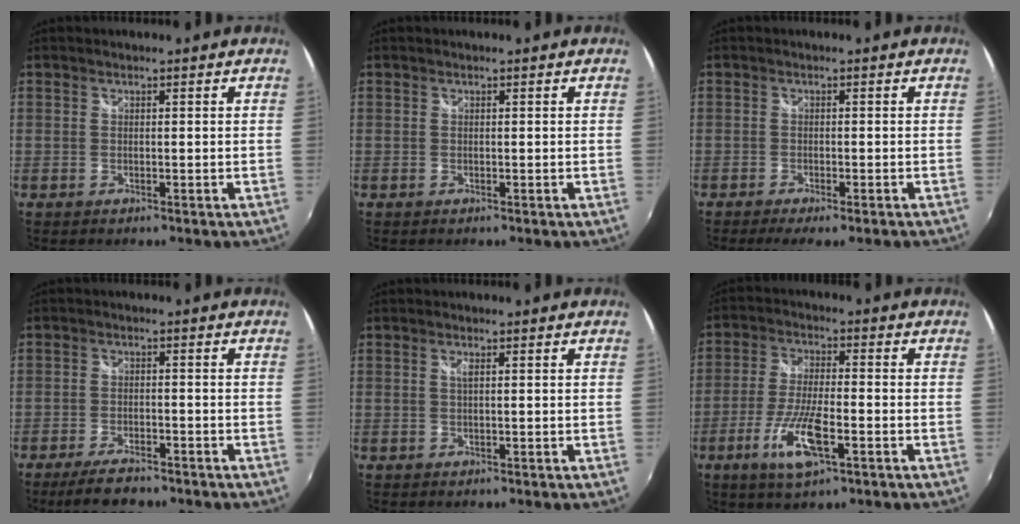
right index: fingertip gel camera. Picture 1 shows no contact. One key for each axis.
{"total": 0.0}
{"total": 5.1, "fx": -4.0, "fy": 0.7, "fz": 3.1, "tx": -0.069, "ty": -0.025, "tz": -0.064}
{"total": 6.9, "fx": -5.7, "fy": 1.9, "fz": 3.4, "tx": -0.088, "ty": -0.010, "tz": -0.098}
{"total": 0.8, "fx": 0.2, "fy": -0.1, "fz": 0.8, "tx": -0.015, "ty": 0.000, "tz": 0.002}
{"total": 10.2, "fx": -4.5, "fy": 2.4, "fz": 8.8, "tx": -0.184, "ty": -0.013, "tz": -0.085}